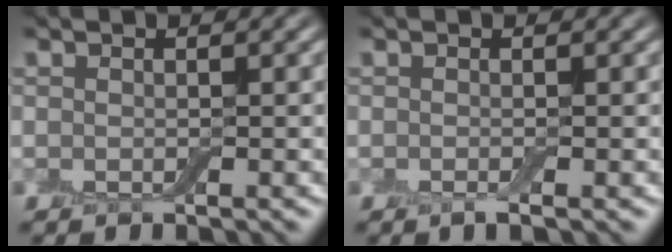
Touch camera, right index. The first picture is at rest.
{"total": 0.8, "force": [-0.4, 0.1, 0.7], "torque": [-0.013, -0.004, -0.007]}